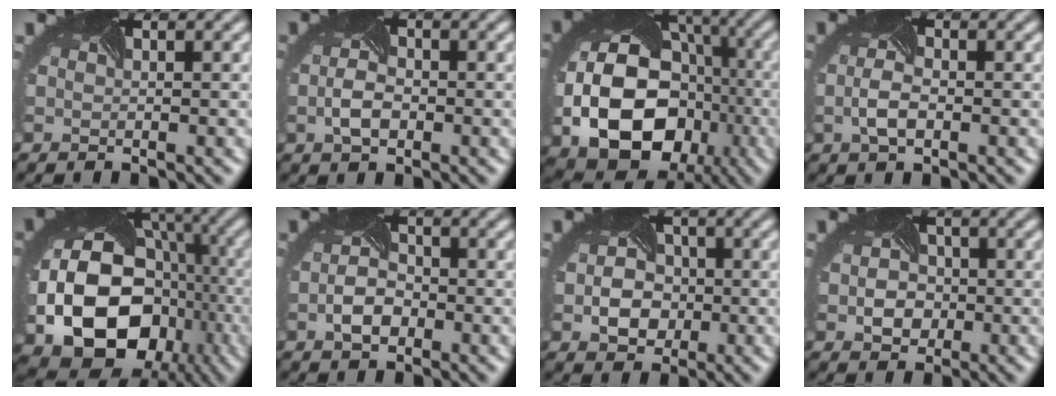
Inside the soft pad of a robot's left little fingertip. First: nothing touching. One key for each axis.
{"total": 2.4, "fx": -0.8, "fy": 1.4, "fz": 1.8, "tx": -0.046, "ty": -0.004, "tz": -0.013}
{"total": 13.9, "fx": -3.6, "fy": 10.6, "fz": 8.3, "tx": -0.163, "ty": -0.048, "tz": -0.041}
{"total": 2.3, "fx": -0.7, "fy": 1.0, "fz": 1.9, "tx": -0.046, "ty": -0.004, "tz": -0.013}
{"total": 18.8, "fx": -4.7, "fy": 14.8, "fz": 10.6, "tx": -0.190, "ty": -0.051, "tz": -0.065}
{"total": 2.6, "fx": -1.2, "fy": 1.6, "fz": 1.7, "tx": -0.039, "ty": -0.003, "tz": -0.023}
{"total": 4.0, "fx": -0.8, "fy": 3.2, "fz": 2.2, "tx": -0.038, "ty": -0.004, "tz": -0.015}
{"total": 3.0, "fx": -0.5, "fy": 2.5, "fz": 1.5, "tx": -0.024, "ty": -0.003, "tz": -0.014}